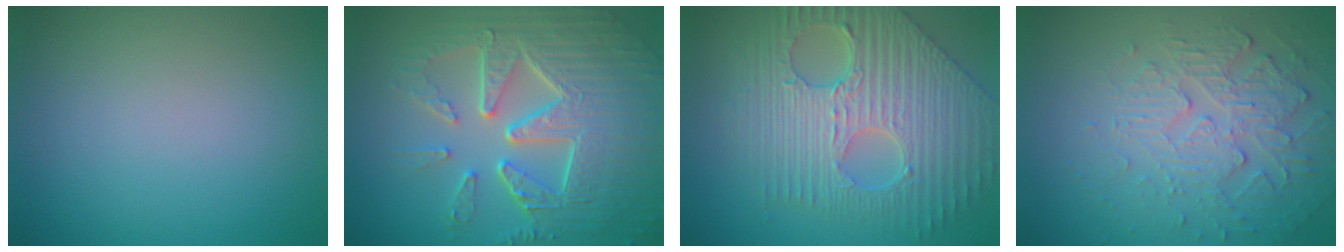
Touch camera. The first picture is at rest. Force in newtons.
{"total": 9.7, "press": 6.5, "slide": 7.1}
{"total": 9.8, "press": 6.8, "slide": 7.1}
{"total": 5.8, "press": 3.5, "slide": 4.7}